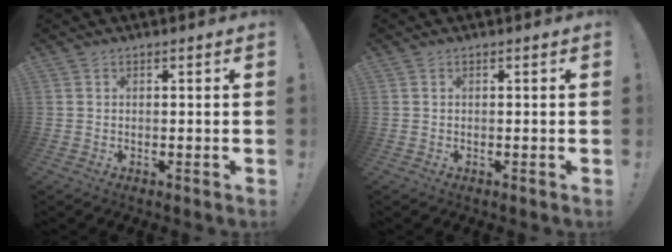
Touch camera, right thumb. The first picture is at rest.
{"total": 0.0}